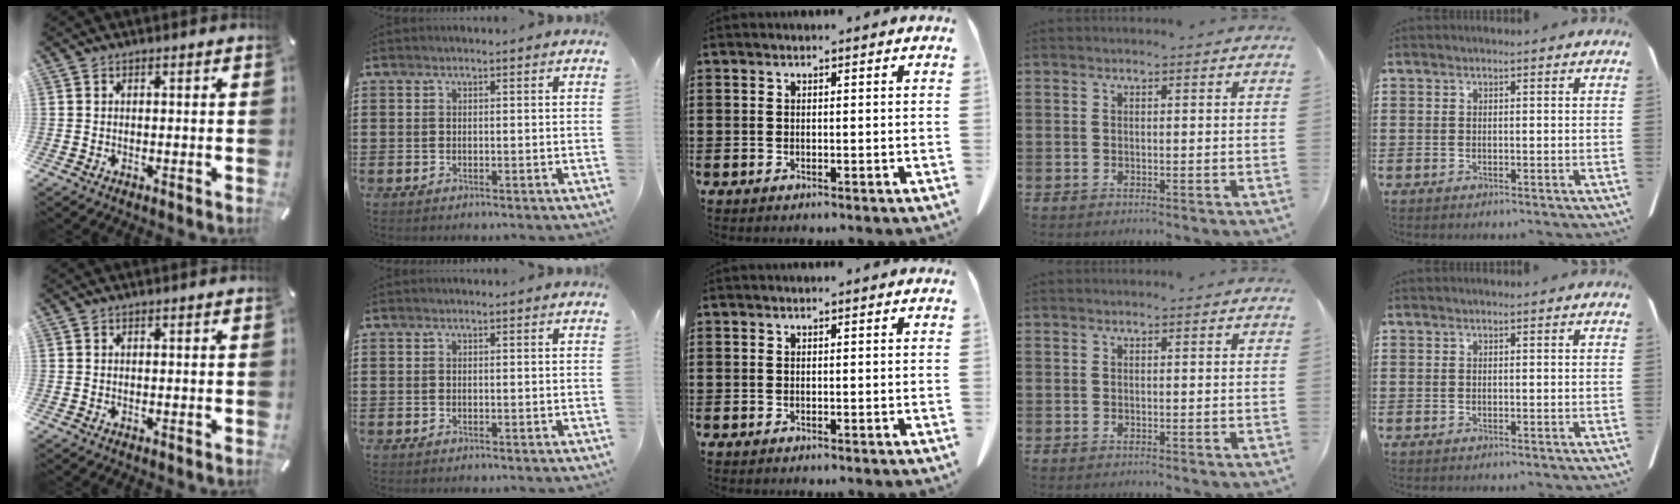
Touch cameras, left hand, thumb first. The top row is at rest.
{}